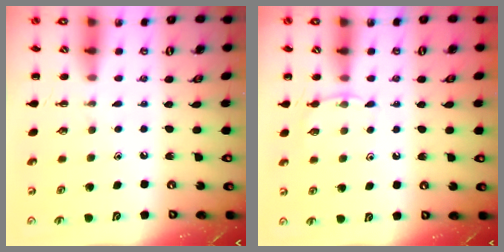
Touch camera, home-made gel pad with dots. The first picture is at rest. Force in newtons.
{"total": 5.3, "press": 5.0, "slide": 1.5}